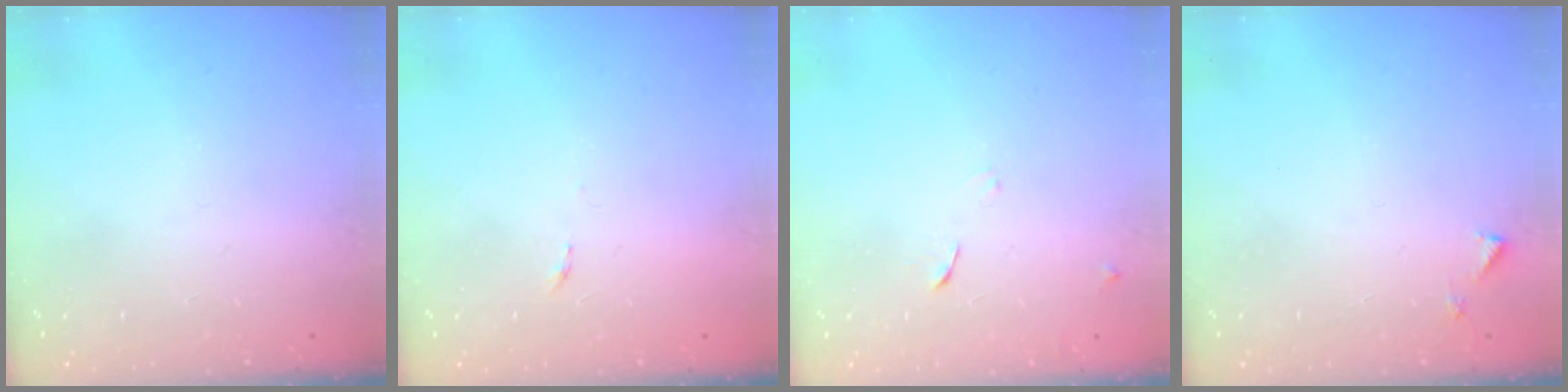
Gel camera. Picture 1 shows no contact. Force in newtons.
{"total": 2.6, "press": 2.6, "slide": 0.4}
{"total": 6.2, "press": 6.2, "slide": 0.6}
{"total": 3.2, "press": 3.2, "slide": 0.3}